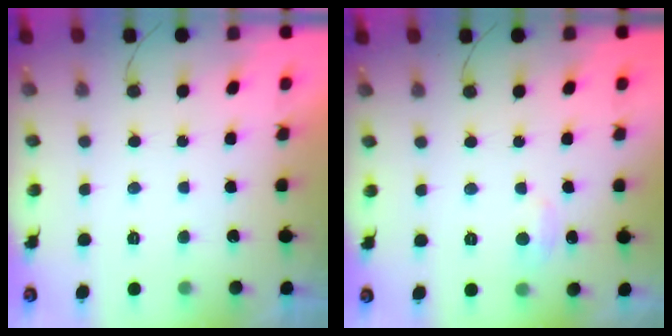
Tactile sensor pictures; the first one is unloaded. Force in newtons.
{"total": 3.0, "press": 3.0, "slide": 0.4}